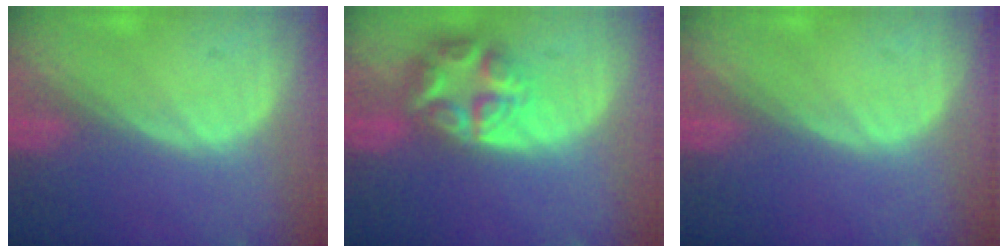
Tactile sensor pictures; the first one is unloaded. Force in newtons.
{"total": 7.8, "press": 6.8, "slide": 3.8}
{"total": 0.0}